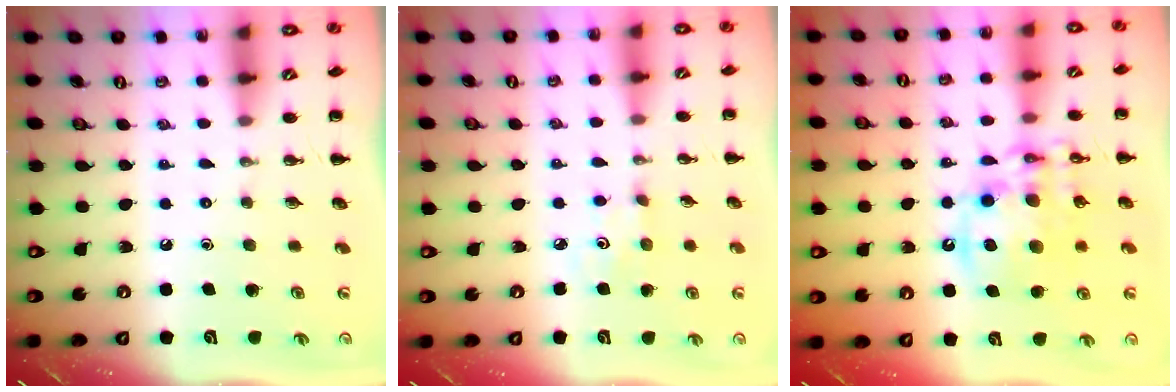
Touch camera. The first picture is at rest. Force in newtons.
{"total": 2.7, "press": 2.7, "slide": 0.3}
{"total": 14.3, "press": 13.9, "slide": 3.0}